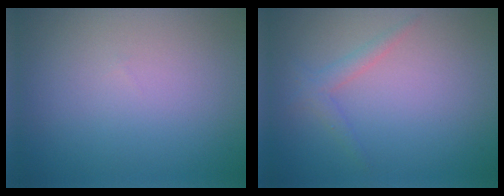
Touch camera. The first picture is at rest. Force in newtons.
{"total": 1.4, "press": 1.4, "slide": 0.1}